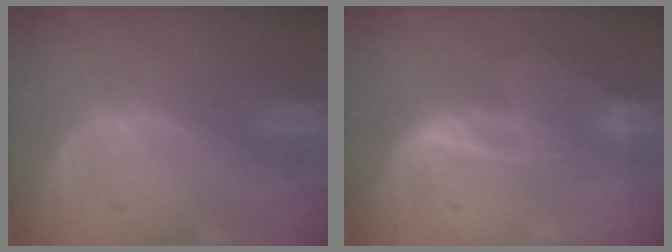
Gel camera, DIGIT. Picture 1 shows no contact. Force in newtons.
{"total": 6.9, "press": 5.6, "slide": 4.0}